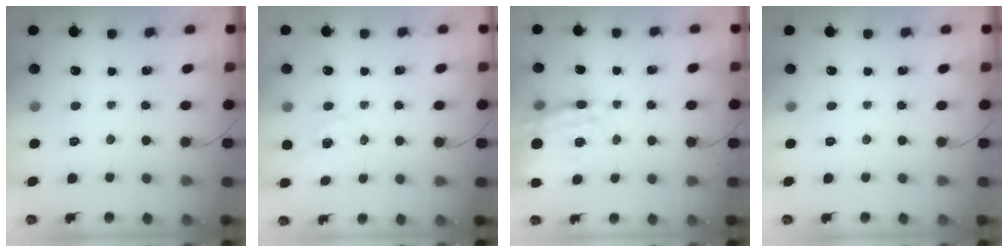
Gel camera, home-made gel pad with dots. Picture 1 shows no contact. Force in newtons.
{"total": 2.1, "press": 1.7, "slide": 1.1}
{"total": 19.4, "press": 19.3, "slide": 1.9}
{"total": 0.0}